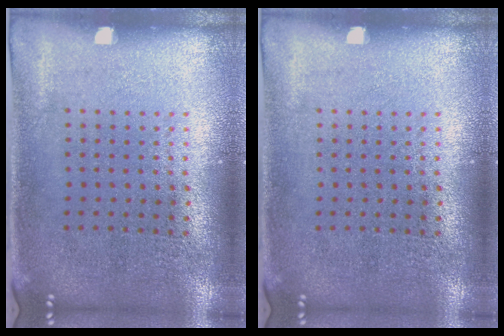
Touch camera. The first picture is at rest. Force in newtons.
{"total": 0.0}